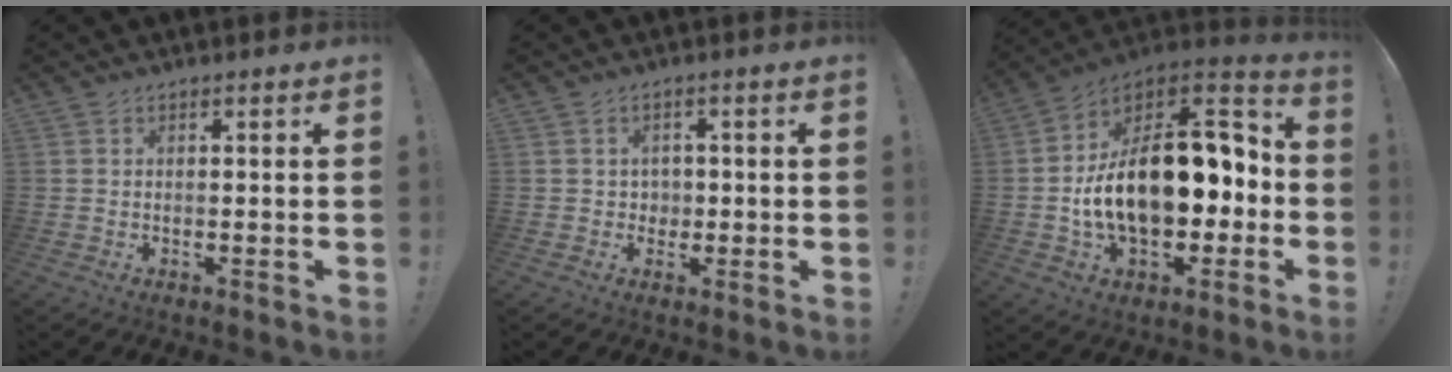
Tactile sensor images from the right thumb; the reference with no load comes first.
{"total": 3.0, "force": [0.2, 3.0, 0.5], "torque": [-0.003, -0.004, 0.001]}
{"total": 23.8, "force": [-1.3, 14.0, 19.1], "torque": [-0.298, 0.006, -0.011]}